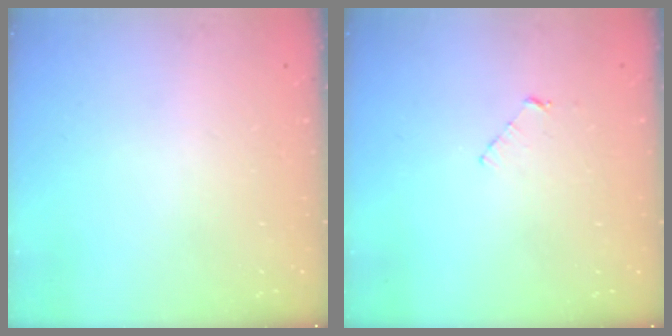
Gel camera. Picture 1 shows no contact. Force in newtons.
{"total": 3.4, "press": 3.4, "slide": 0.3}